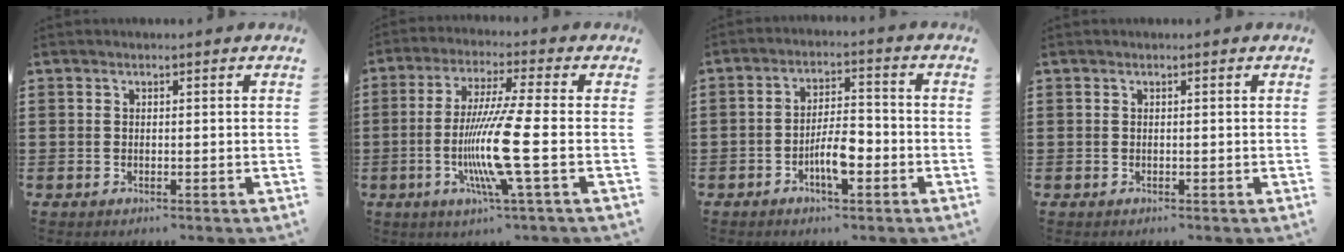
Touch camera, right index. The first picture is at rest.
{"total": 12.1, "force": [-2.8, -0.2, 11.7], "torque": [-0.241, -0.022, -0.063]}
{"total": 6.3, "force": [-2.6, 2.2, 5.3], "torque": [-0.103, 0.006, -0.049]}
{"total": 0.0}